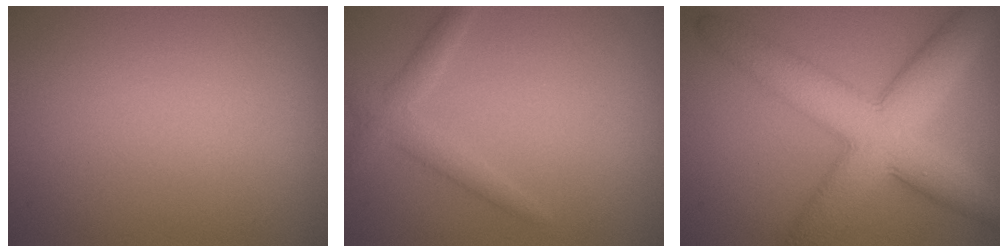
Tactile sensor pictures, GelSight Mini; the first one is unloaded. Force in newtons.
{"total": 2.0, "press": 2.0, "slide": 0.2}
{"total": 9.5, "press": 9.5, "slide": 0.2}